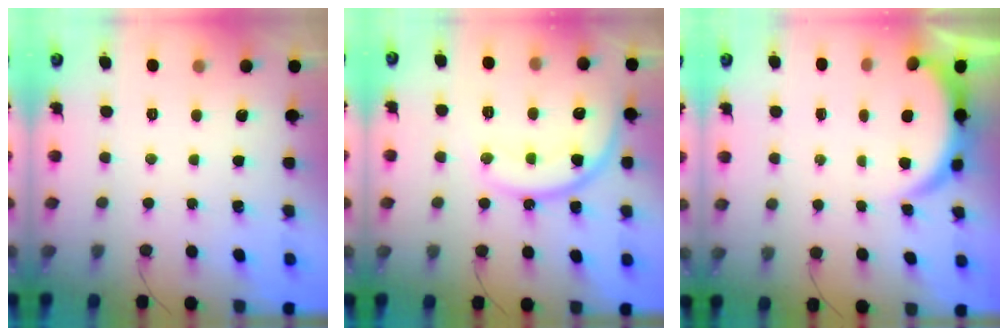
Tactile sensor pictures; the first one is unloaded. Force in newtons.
{"total": 16.1, "press": 16.1, "slide": 1.3}
{"total": 4.3, "press": 4.3, "slide": 0.6}